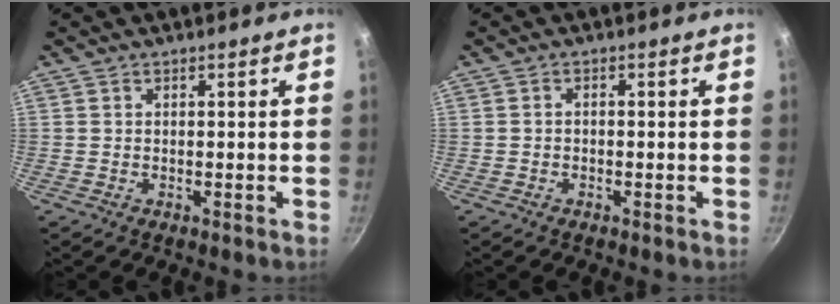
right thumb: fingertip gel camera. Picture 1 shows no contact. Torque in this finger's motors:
{"motor_torque": [-0.42, 0.09, -0.17, -0.28, 0.07]}